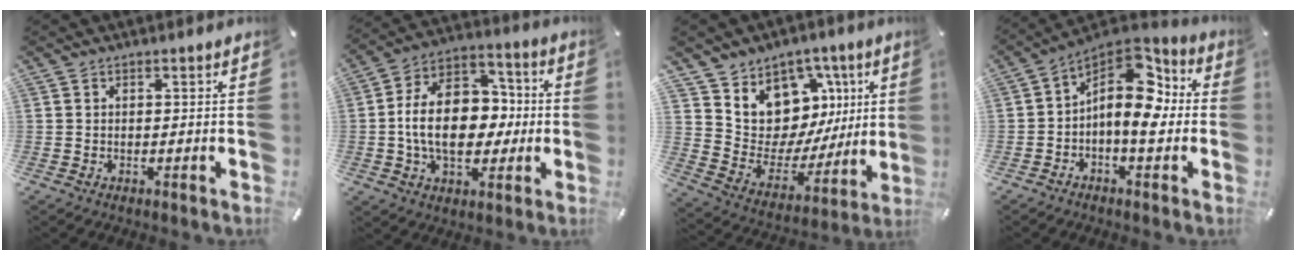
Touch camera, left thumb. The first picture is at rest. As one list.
[{"total": 17.0, "force": [-1.7, 11.9, 11.9], "torque": [-0.216, 0.015, -0.031]}, {"total": 10.4, "force": [5.1, 9.0, 1.0], "torque": [-0.020, -0.075, 0.103]}, {"total": 13.1, "force": [0.3, 7.5, 10.7], "torque": [-0.173, -0.022, -0.001]}]